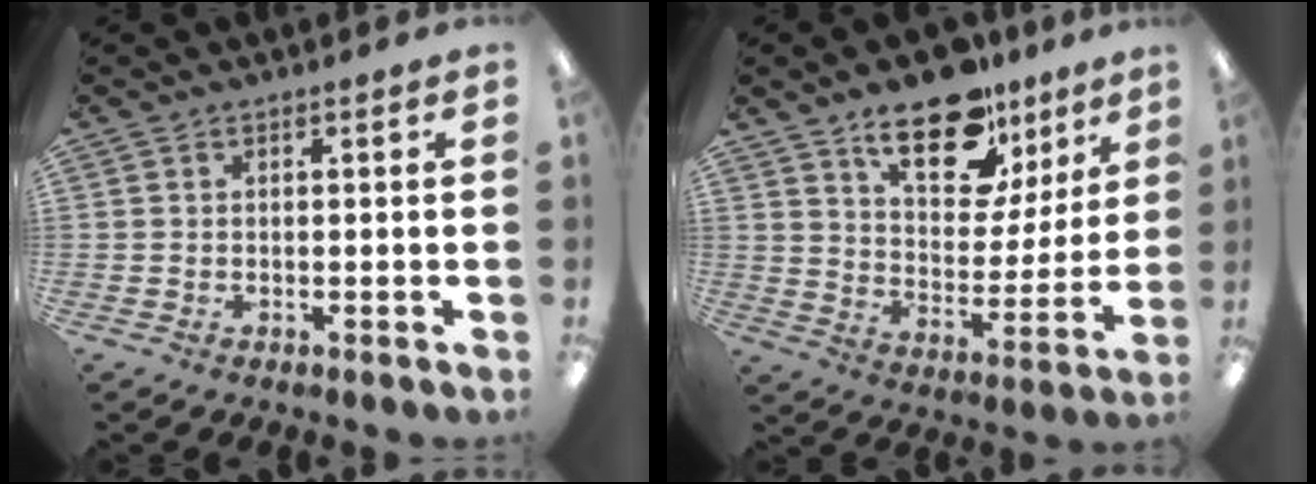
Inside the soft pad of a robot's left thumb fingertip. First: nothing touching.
{"total": 18.0, "force": [12.4, 8.7, 9.7], "torque": [-0.146, -0.069, 0.215]}